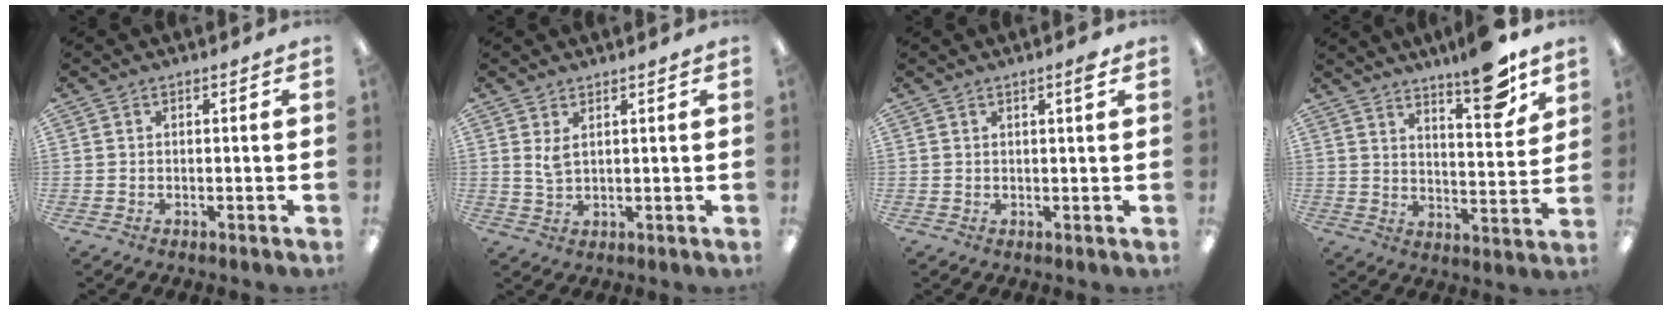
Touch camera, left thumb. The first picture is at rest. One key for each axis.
{"total": 3.1, "fx": 1.8, "fy": 1.4, "fz": 2.1, "tx": -0.039, "ty": -0.001, "tz": 0.030}
{"total": 2.4, "fx": 1.5, "fy": 0.3, "fz": 1.8, "tx": -0.022, "ty": -0.004, "tz": 0.022}
{"total": 13.6, "fx": 10.0, "fy": 3.7, "fz": 8.4, "tx": -0.107, "ty": -0.065, "tz": 0.163}